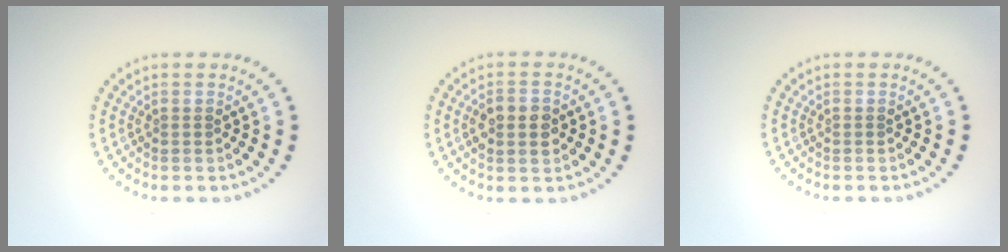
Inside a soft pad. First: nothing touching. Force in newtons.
{"total": 2.9, "press": 2.9, "slide": 0.1}
{"total": 0.0}